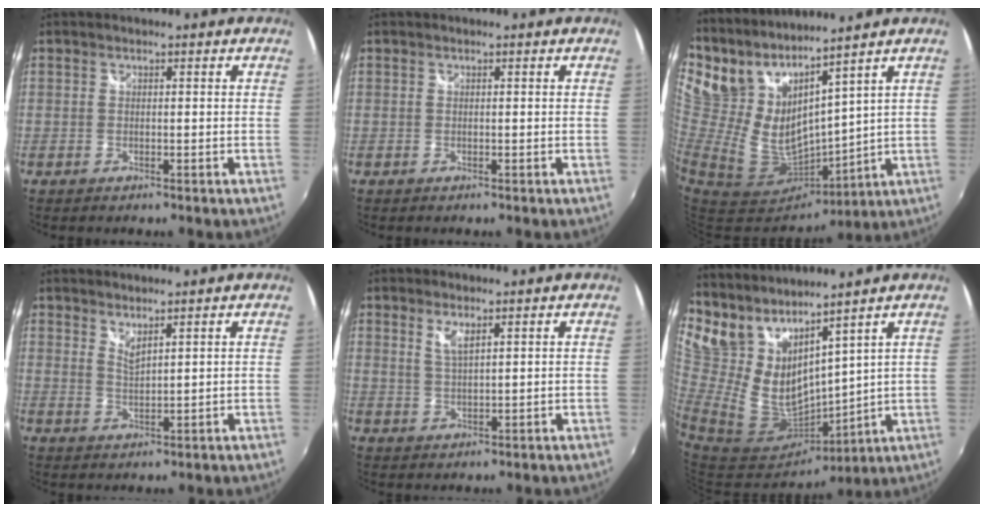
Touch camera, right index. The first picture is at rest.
{"total": 0.0}
{"total": 13.1, "force": [11.1, 3.5, 5.9], "torque": [-0.108, -0.037, 0.237]}
{"total": 2.7, "force": [2.4, 0.2, 1.3], "torque": [-0.022, -0.003, 0.040]}
{"total": 3.1, "force": [1.8, 0.8, 2.3], "torque": [-0.043, -0.003, 0.033]}
{"total": 13.8, "force": [11.5, 4.1, 6.3], "torque": [-0.120, -0.030, 0.248]}